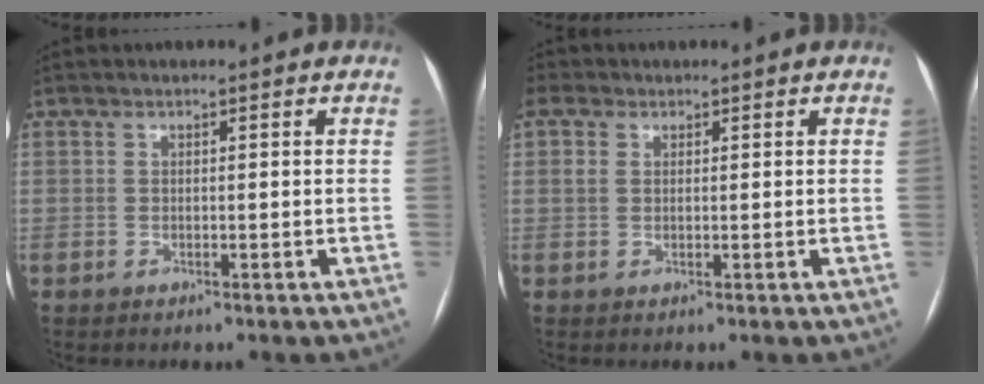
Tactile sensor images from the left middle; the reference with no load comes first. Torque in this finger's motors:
{"motor_torque": [0.71, 0.00, 1.06, 0.21]}